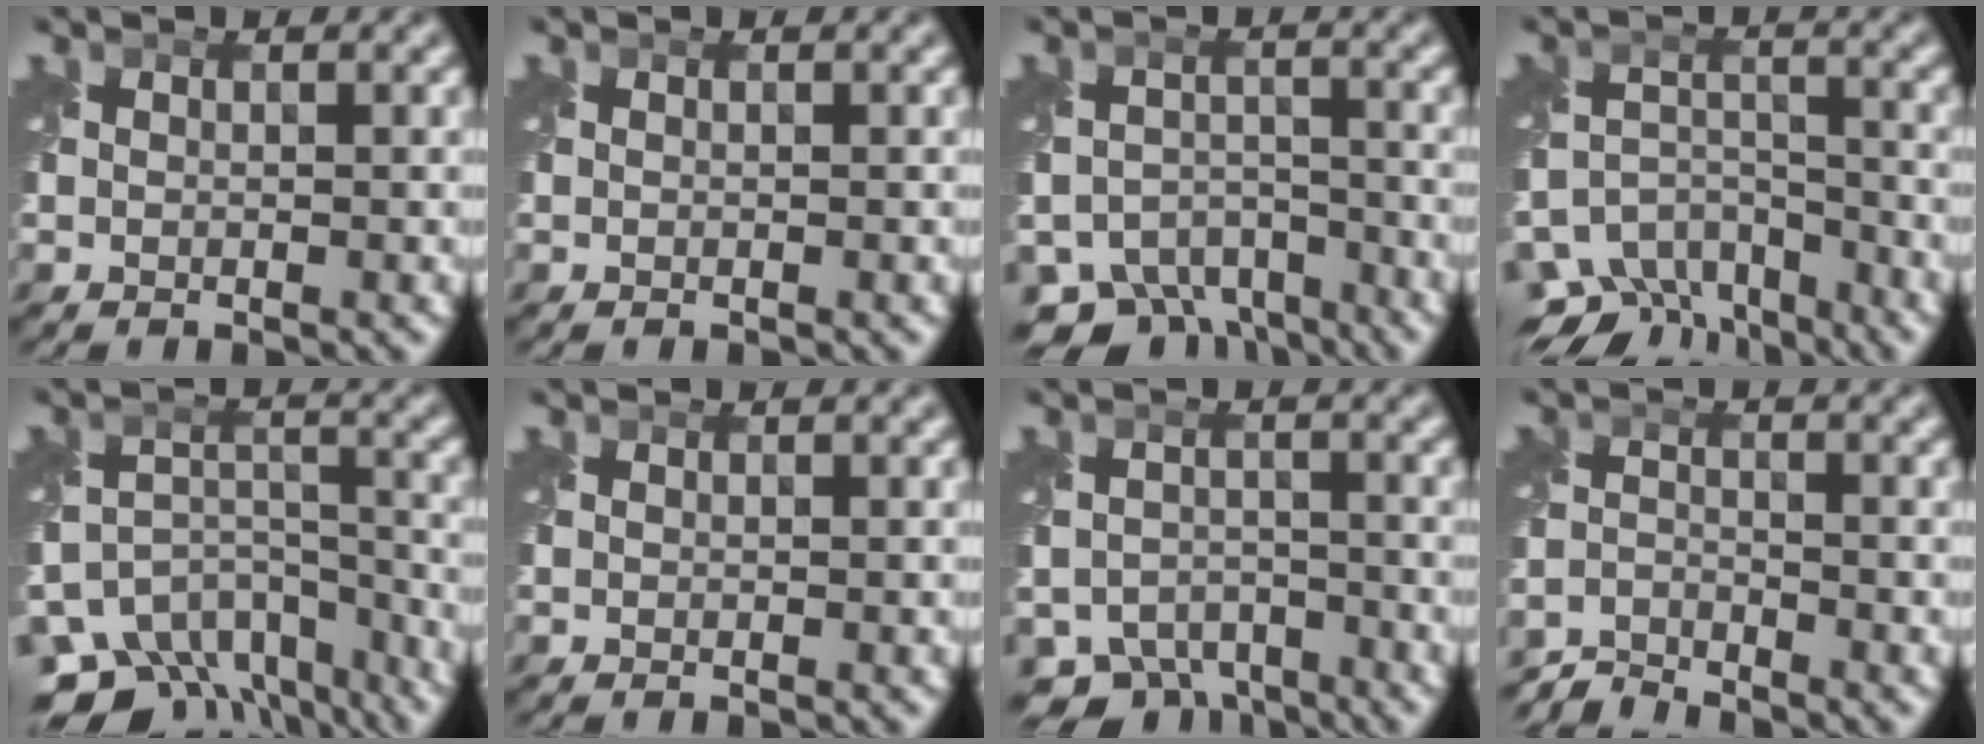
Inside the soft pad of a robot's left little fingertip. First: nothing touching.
{"total": 0.0}
{"total": 9.4, "force": [-8.0, 4.3, 2.5], "torque": [-0.023, -0.012, -0.119]}
{"total": 10.2, "force": [-8.7, 4.8, 2.3], "torque": [-0.024, -0.007, -0.124]}
{"total": 12.8, "force": [-10.4, 6.7, 3.3], "torque": [-0.057, -0.011, -0.133]}
{"total": 0.0}
{"total": 6.9, "force": [-5.7, 3.4, 1.7], "torque": [-0.014, -0.015, -0.093]}
{"total": 3.0, "force": [-3.0, 0.1, -0.2], "torque": [0.003, -0.004, -0.068]}